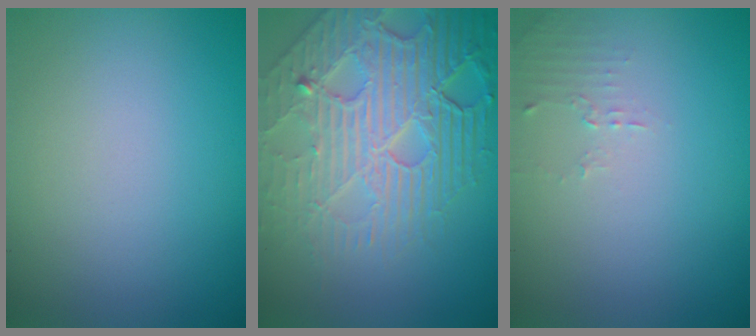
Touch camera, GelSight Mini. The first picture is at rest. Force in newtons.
{"total": 8.0, "press": 5.9, "slide": 5.4}
{"total": 1.2, "press": 1.2, "slide": 0.4}